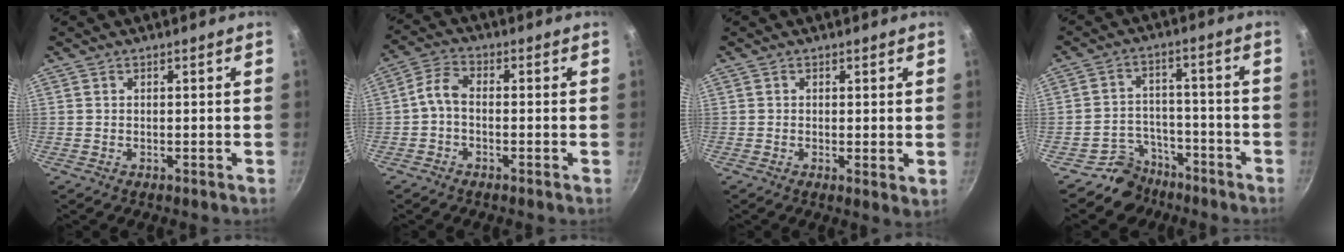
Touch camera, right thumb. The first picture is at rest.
{"total": 4.1, "force": [-1.1, 2.3, 3.2], "torque": [-0.072, 0.024, -0.033]}
{"total": 2.0, "force": [0.4, 0.8, 1.8], "torque": [-0.026, -0.011, 0.003]}
{"total": 7.6, "force": [-5.7, 5.0, 0.1], "torque": [0.031, 0.058, -0.099]}